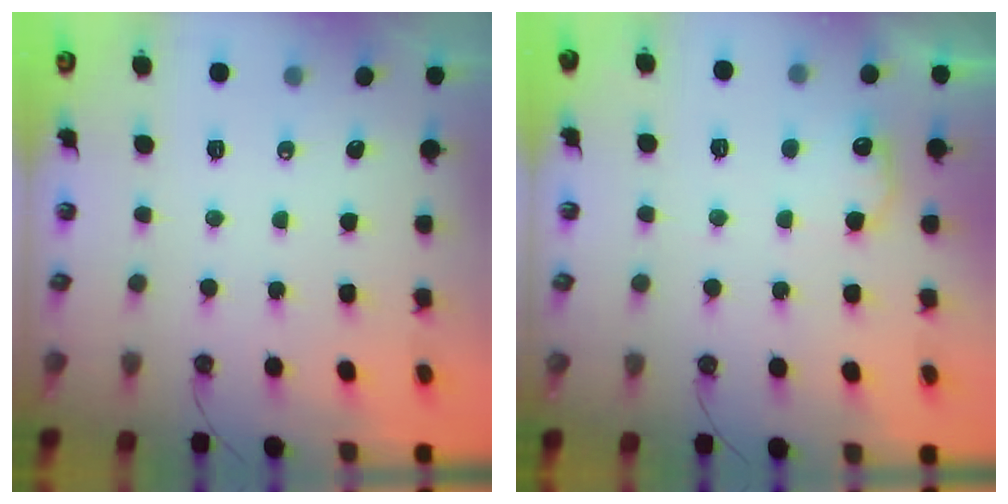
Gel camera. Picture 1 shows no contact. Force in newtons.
{"total": 8.7, "press": 8.7, "slide": 0.5}